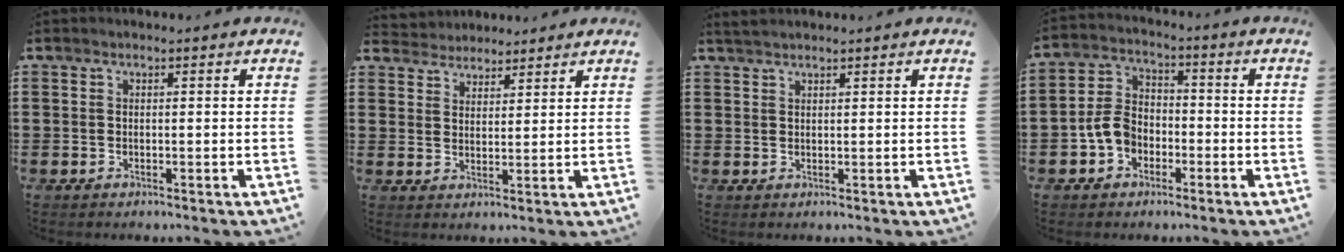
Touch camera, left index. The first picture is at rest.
{"total": 3.5, "force": [3.3, 1.0, -0.6], "torque": [-0.005, -0.008, 0.062]}
{"total": 1.6, "force": [1.5, 0.0, 0.5], "torque": [-0.012, 0.001, 0.029]}
{"total": 6.1, "force": [-2.4, 4.4, 3.4], "torque": [-0.091, 0.008, -0.053]}